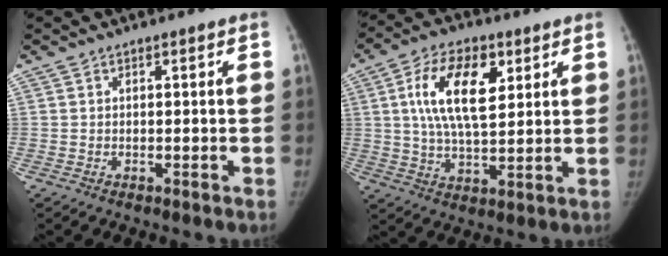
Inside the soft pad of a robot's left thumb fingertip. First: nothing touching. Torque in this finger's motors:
{"motor_torque": [0.20, 0.22, 0.19, -0.04, 0.12]}